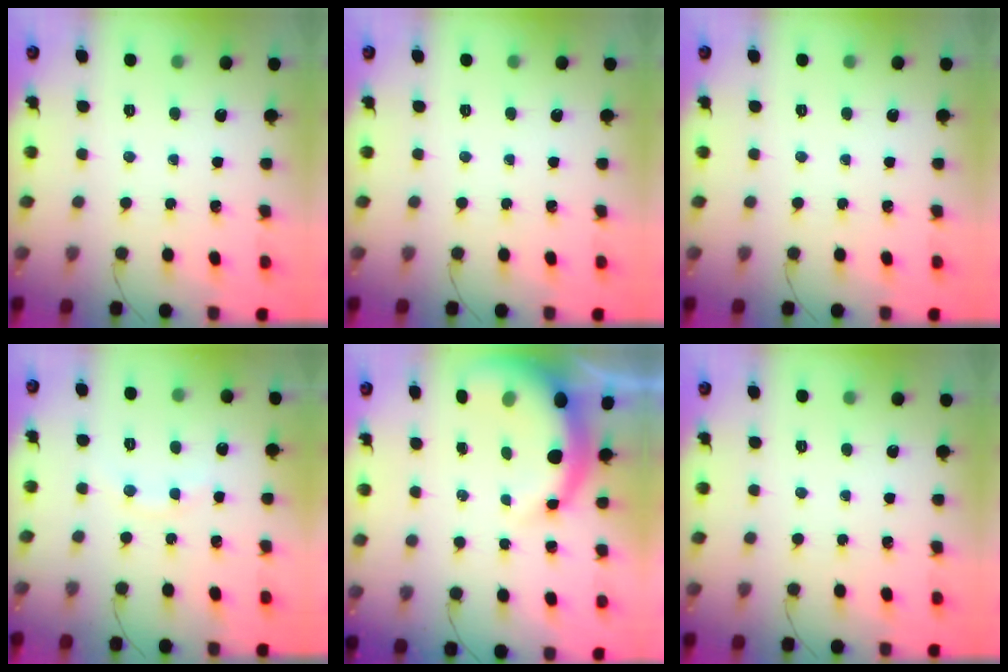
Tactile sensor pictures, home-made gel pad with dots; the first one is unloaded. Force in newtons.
{"total": 0.0}
{"total": 0.0}
{"total": 6.5, "press": 6.4, "slide": 1.1}
{"total": 8.4, "press": 8.2, "slide": 2.0}
{"total": 0.0}